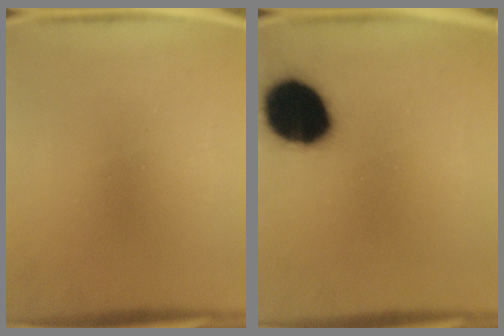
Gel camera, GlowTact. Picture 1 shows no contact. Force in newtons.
{"total": 18.6}